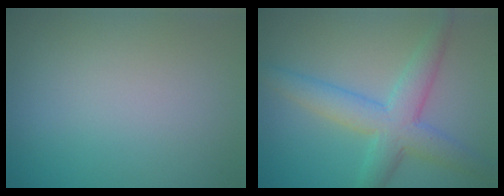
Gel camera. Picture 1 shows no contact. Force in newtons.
{"total": 5.5, "press": 5.5, "slide": 0.1}